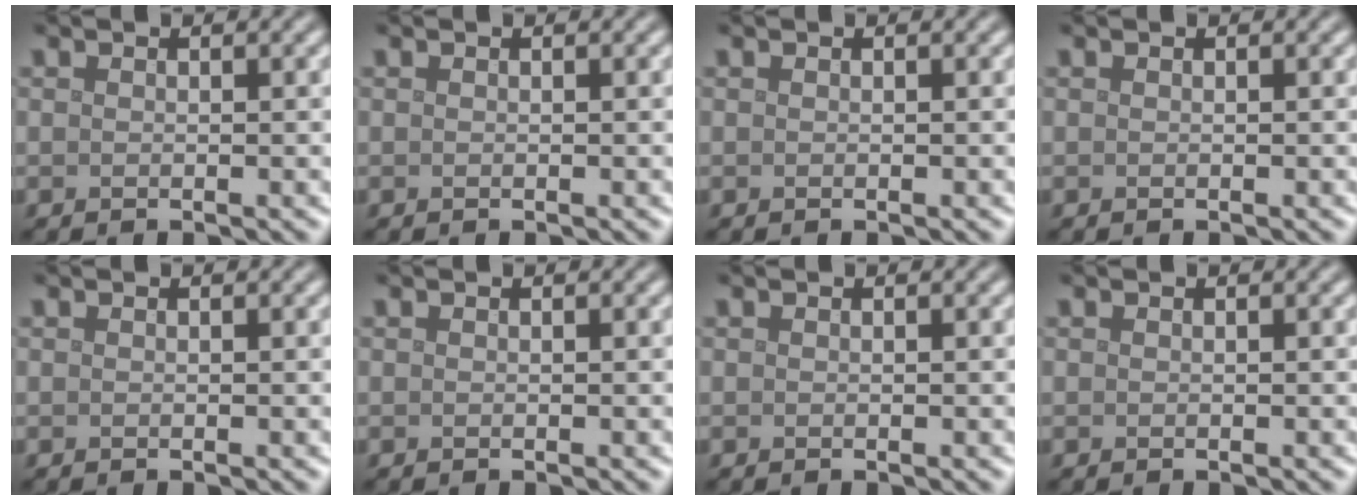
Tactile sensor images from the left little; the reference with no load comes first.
{"total": 0.0}
{"total": 0.0}
{"total": 0.0}
{"total": 0.0}
{"total": 0.0}
{"total": 0.0}
{"total": 0.0}